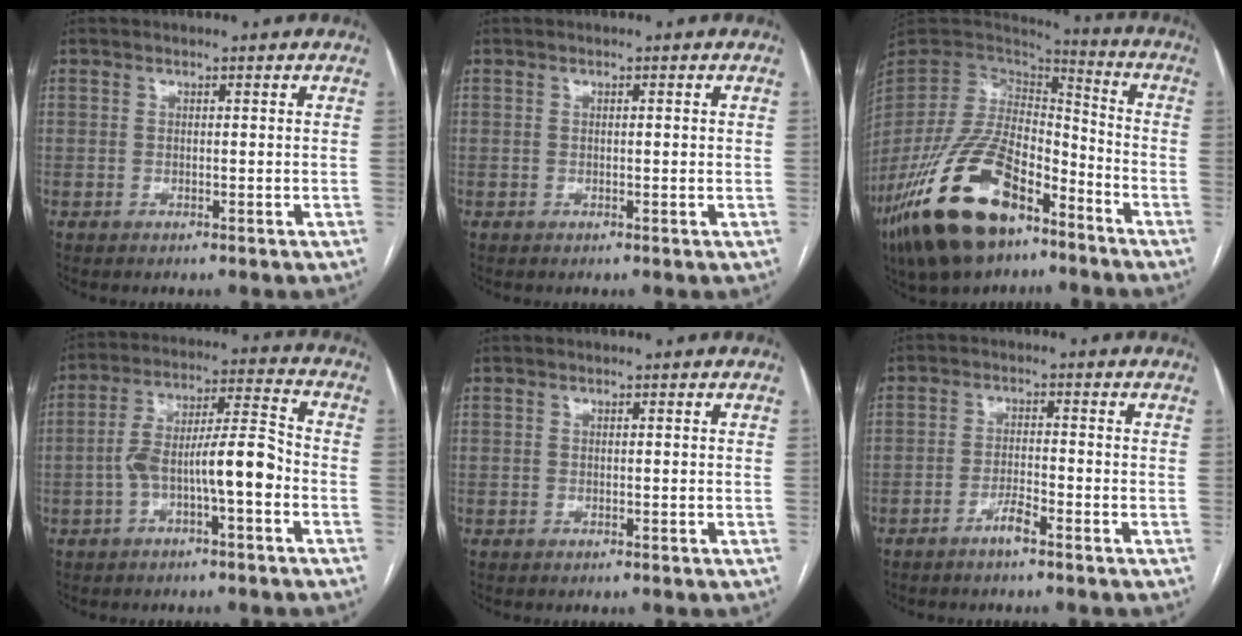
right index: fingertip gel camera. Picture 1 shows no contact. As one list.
[{"total": 0.7, "force": [0.1, 0.2, 0.6], "torque": [-0.012, 0.001, 0.002]}, {"total": 22.1, "force": [-13.3, 9.7, 14.8], "torque": [-0.318, -0.015, -0.240]}, {"total": 10.3, "force": [-3.4, 1.6, 9.6], "torque": [-0.170, 0.034, -0.054]}, {"total": 0.0}, {"total": 2.8, "force": [-2.1, 0.2, 1.9], "torque": [-0.036, 0.000, -0.042]}]